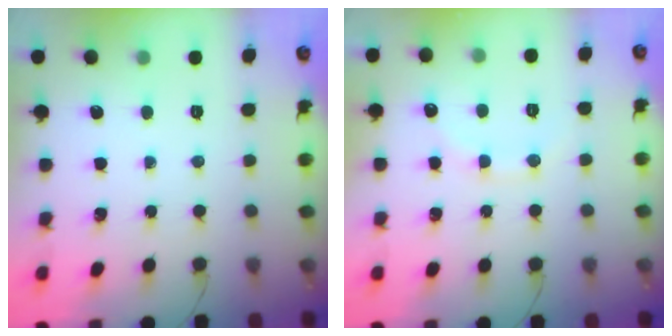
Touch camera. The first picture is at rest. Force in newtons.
{"total": 7.1, "press": 6.8, "slide": 1.8}